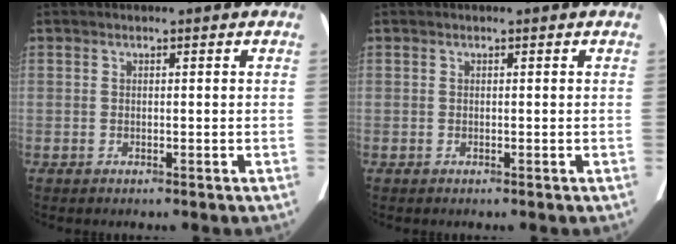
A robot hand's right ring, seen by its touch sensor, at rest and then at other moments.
{"total": 0.0}